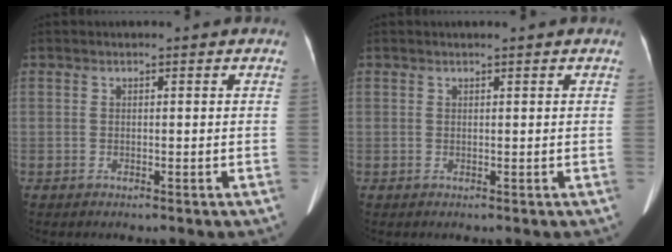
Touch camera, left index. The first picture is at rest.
{"total": 0.5, "force": [0.4, -0.1, 0.3], "torque": [-0.008, 0.004, 0.011]}